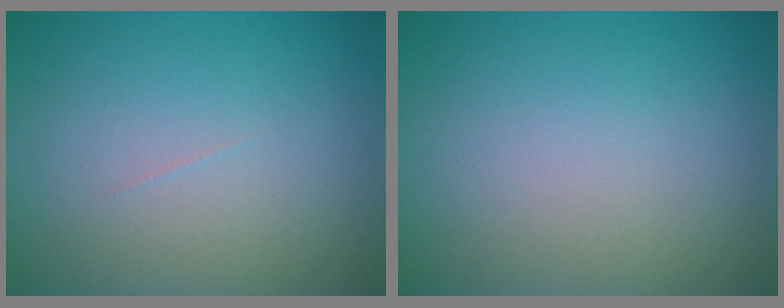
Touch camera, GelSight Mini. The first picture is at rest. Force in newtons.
{"total": 0.0}